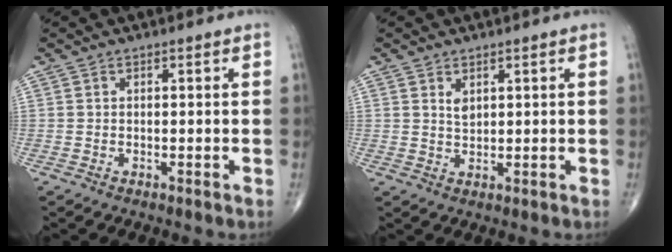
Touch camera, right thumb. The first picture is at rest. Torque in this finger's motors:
{"motor_torque": [0.64, 0.44, 0.29, -0.15, 0.00]}